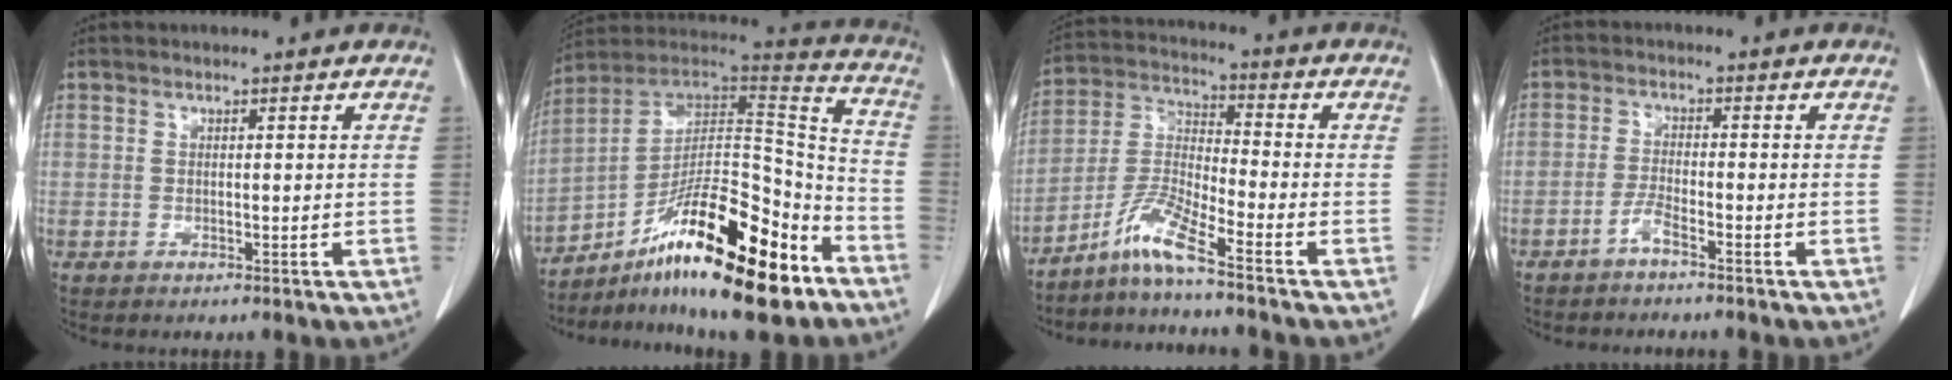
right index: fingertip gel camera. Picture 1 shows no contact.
{"total": 24.0, "force": [-13.9, 5.2, 18.9], "torque": [-0.274, 0.017, -0.223]}
{"total": 7.2, "force": [-5.7, -1.0, 4.1], "torque": [-0.096, -0.006, -0.116]}
{"total": 2.4, "force": [-1.9, -0.1, 1.4], "torque": [-0.032, 0.001, -0.040]}